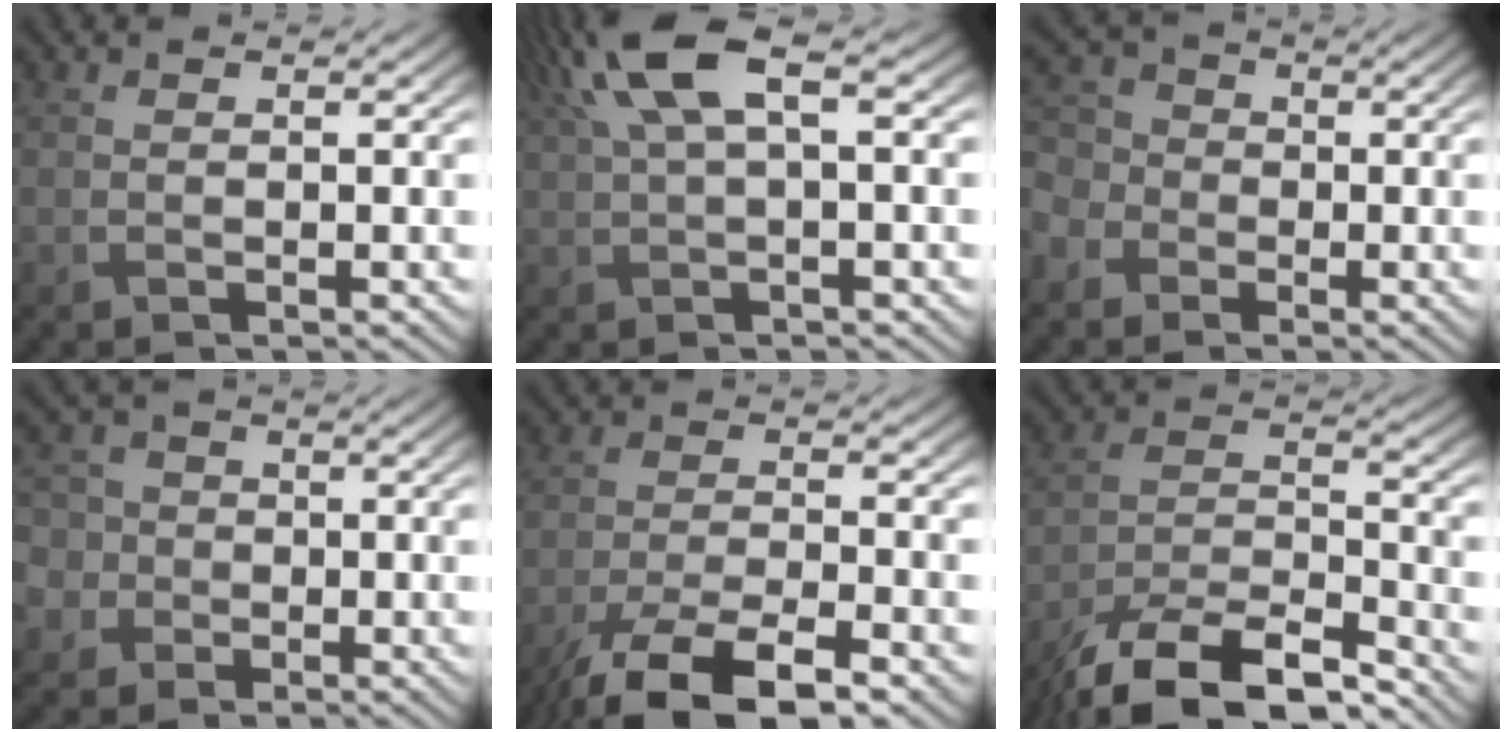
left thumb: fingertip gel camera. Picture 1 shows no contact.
{"total": 8.6, "force": [3.3, 2.7, 7.4], "torque": [-0.163, 0.028, 0.060]}
{"total": 4.8, "force": [-2.0, 4.1, 1.7], "torque": [-0.058, -0.003, -0.049]}
{"total": 7.3, "force": [-0.6, 6.8, 2.4], "torque": [-0.089, 0.014, -0.050]}
{"total": 9.5, "force": [-6.8, 2.5, 6.2], "torque": [-0.114, -0.006, -0.125]}
{"total": 13.7, "force": [-11.1, 3.7, 7.1], "torque": [-0.143, -0.011, -0.202]}